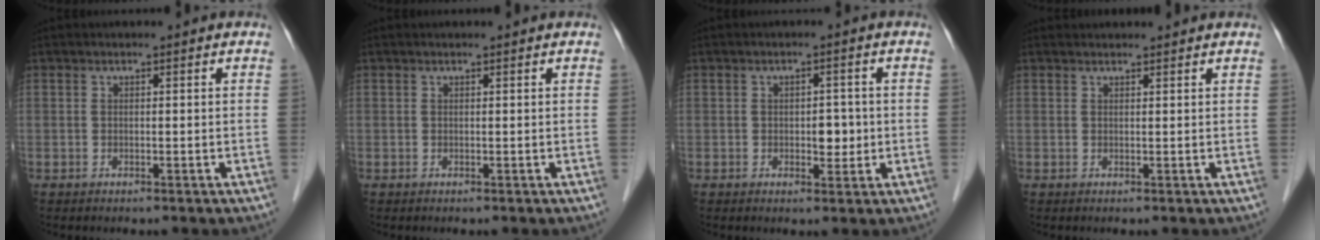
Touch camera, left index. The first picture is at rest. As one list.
[{"total": 0.9, "force": [0.9, 0.0, 0.2], "torque": [-0.008, 0.008, 0.010]}, {"total": 2.8, "force": [-0.2, 1.6, 2.2], "torque": [-0.027, 0.002, 0.000]}, {"total": 3.0, "force": [3.0, 0.3, 0.4], "torque": [-0.010, 0.025, 0.038]}]